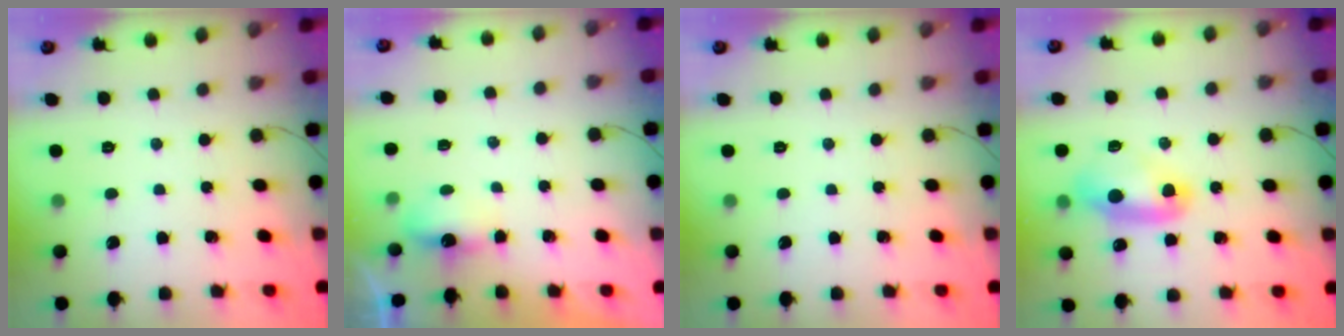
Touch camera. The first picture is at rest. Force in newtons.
{"total": 4.1, "press": 3.9, "slide": 1.2}
{"total": 0.0}
{"total": 10.6, "press": 10.4, "slide": 2.1}